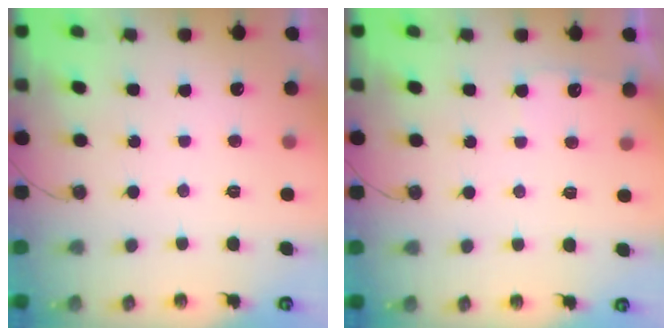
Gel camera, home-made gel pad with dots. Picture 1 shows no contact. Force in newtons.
{"total": 5.0, "press": 5.0, "slide": 0.5}